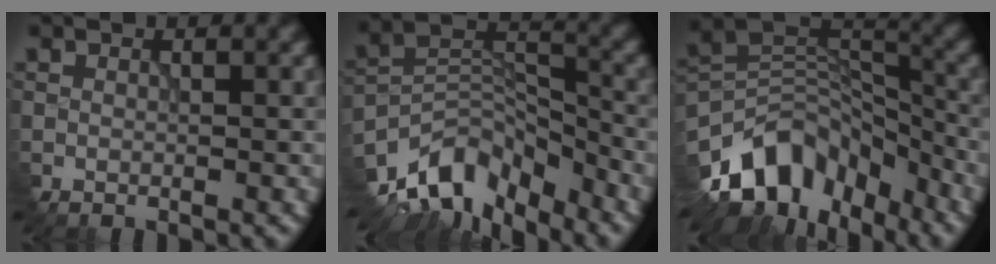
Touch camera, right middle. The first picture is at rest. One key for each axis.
{"total": 8.6, "fx": -6.8, "fy": 3.9, "fz": 3.6, "tx": -0.054, "ty": -0.001, "tz": -0.141}
{"total": 11.1, "fx": -7.3, "fy": 6.3, "fz": 5.4, "tx": -0.088, "ty": 0.011, "tz": -0.140}